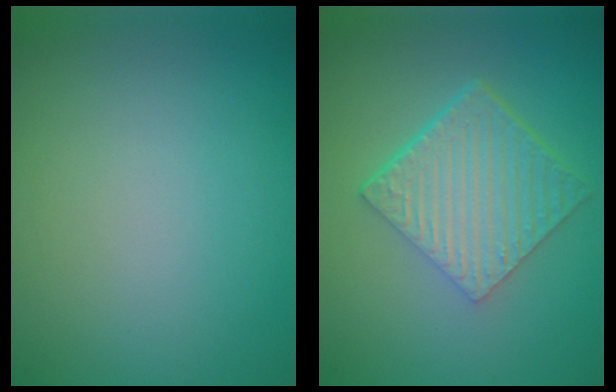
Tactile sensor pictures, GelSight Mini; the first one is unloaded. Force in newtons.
{"total": 6.4, "press": 4.3, "slide": 4.8}